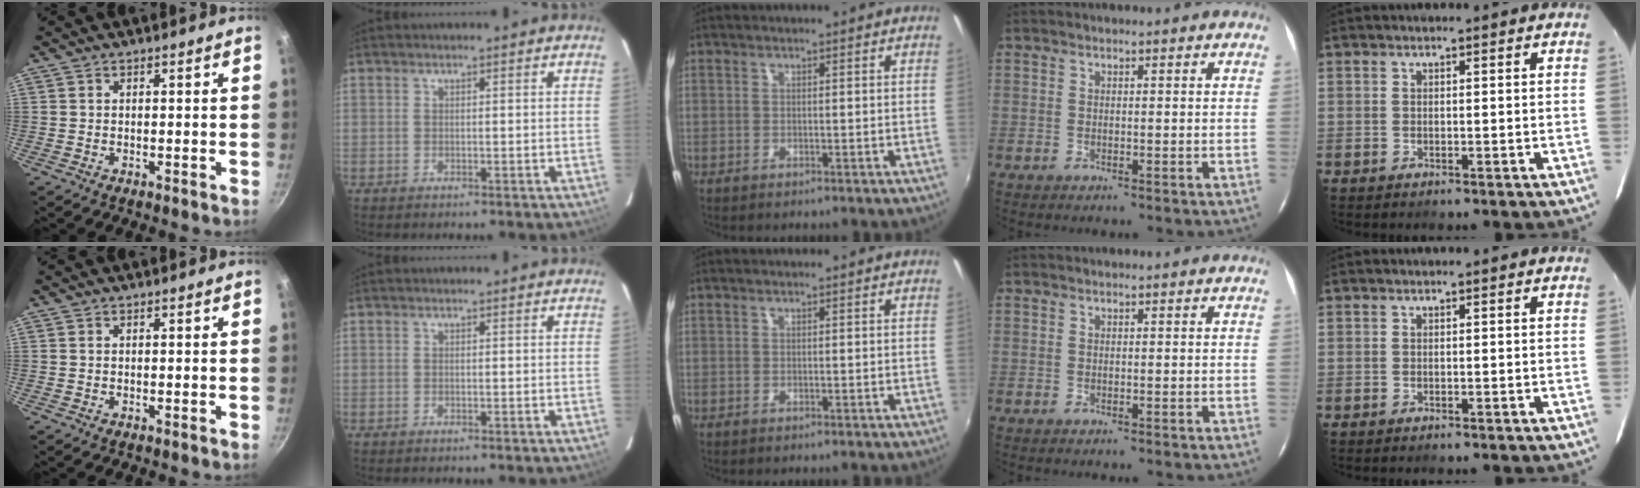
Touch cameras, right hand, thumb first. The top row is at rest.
{}